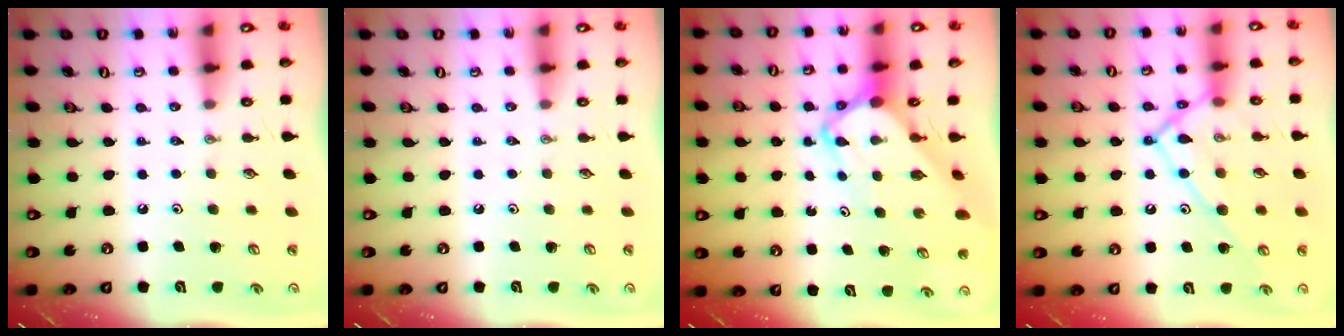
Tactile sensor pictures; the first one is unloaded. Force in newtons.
{"total": 0.0}
{"total": 6.5, "press": 6.5, "slide": 0.6}
{"total": 14.1, "press": 14.1, "slide": 1.3}